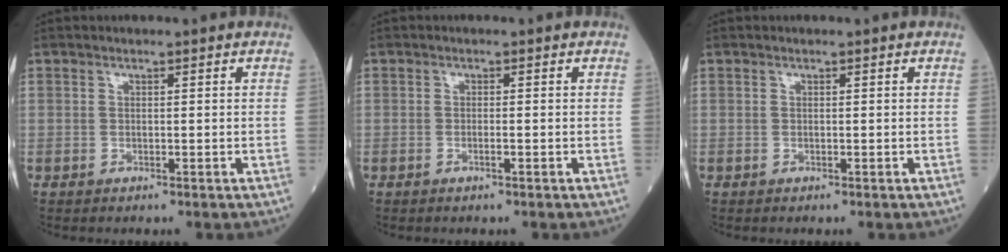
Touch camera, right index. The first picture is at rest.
{"total": 1.0, "force": [-0.4, 0.0, 0.9], "torque": [-0.019, 0.000, -0.007]}
{"total": 0.0}